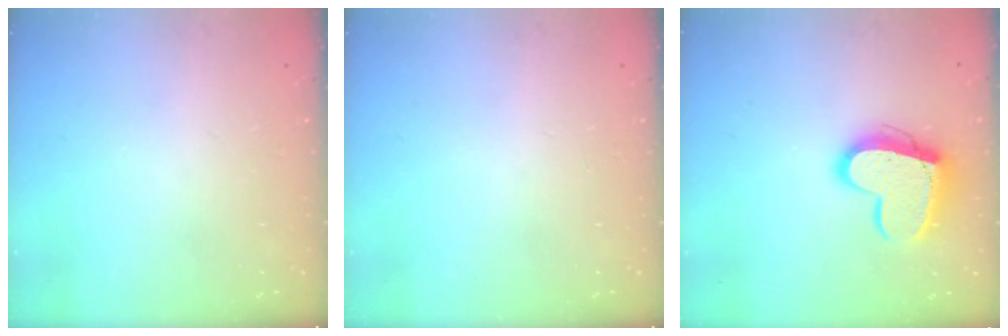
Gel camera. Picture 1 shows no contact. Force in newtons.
{"total": 0.0}
{"total": 14.0, "press": 14.0, "slide": 0.6}